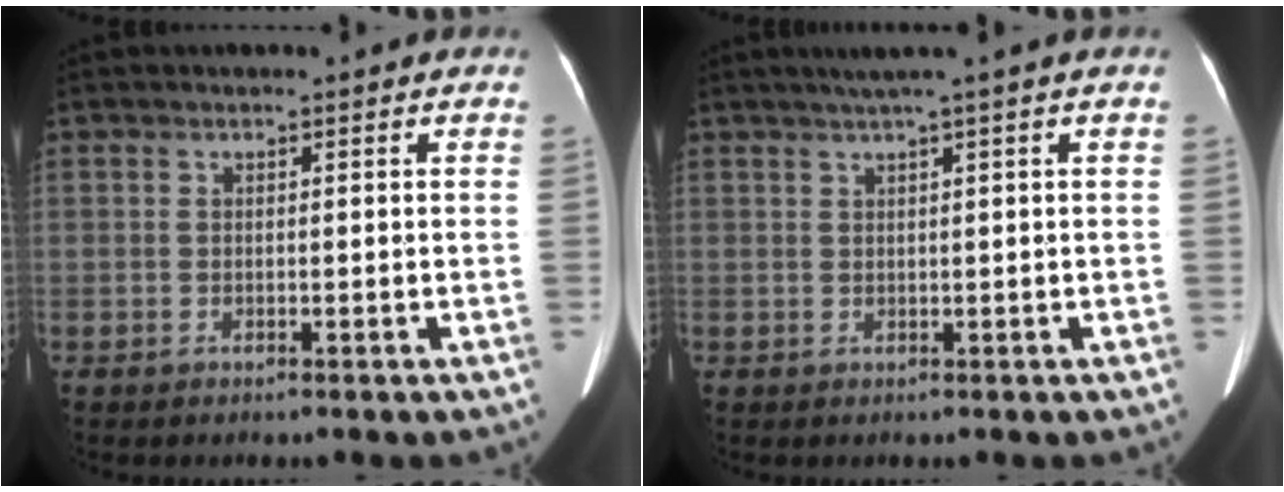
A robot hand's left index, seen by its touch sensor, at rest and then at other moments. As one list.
[{"total": 2.9, "force": [1.8, -1.0, 2.0], "torque": [-0.036, 0.004, 0.037]}]